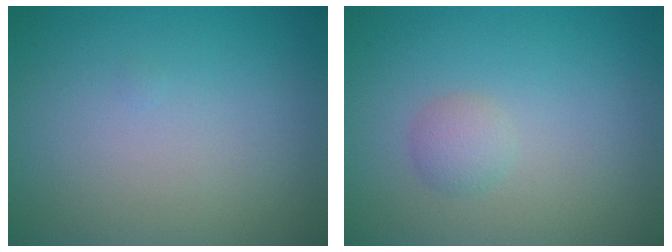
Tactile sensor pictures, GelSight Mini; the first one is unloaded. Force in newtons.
{"total": 1.4, "press": 1.4, "slide": 0.0}